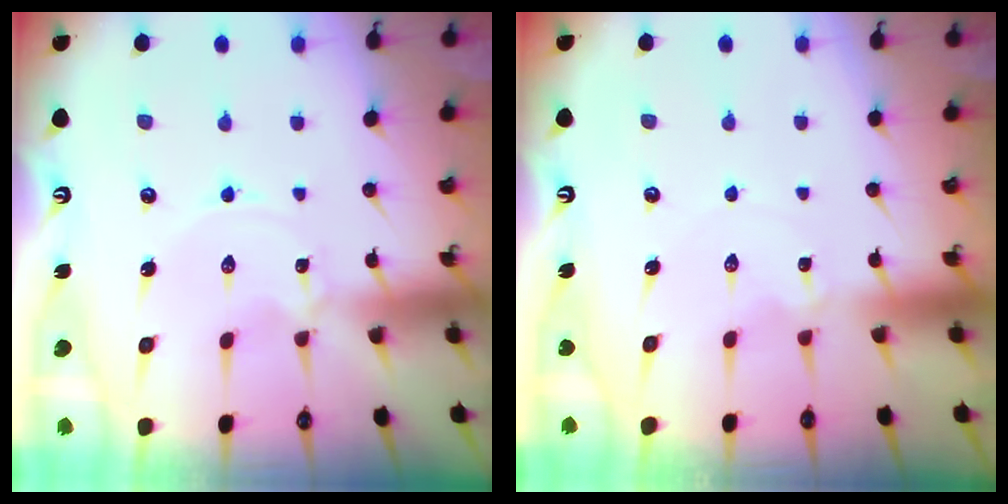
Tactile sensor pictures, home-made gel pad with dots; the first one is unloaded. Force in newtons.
{"total": 0.0}